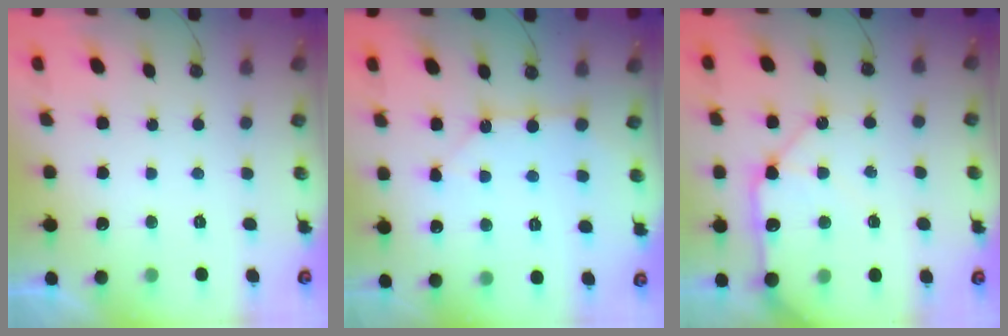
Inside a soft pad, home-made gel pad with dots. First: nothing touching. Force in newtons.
{"total": 4.2, "press": 4.2, "slide": 0.3}
{"total": 14.5, "press": 14.4, "slide": 2.1}